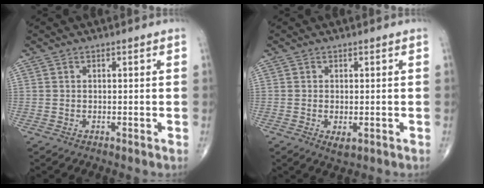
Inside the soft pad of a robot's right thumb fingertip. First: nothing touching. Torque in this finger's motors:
{"motor_torque": [-0.11, 0.11, 0.19, 0.24, -0.01]}